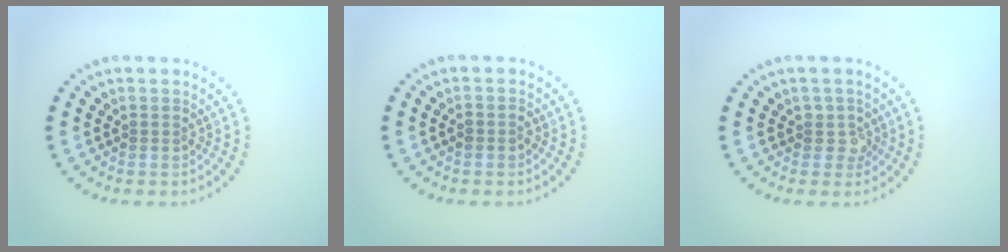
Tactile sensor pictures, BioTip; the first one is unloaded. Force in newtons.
{"total": 1.0, "press": 0.9, "slide": 0.3}
{"total": 1.7, "press": 1.4, "slide": 0.9}